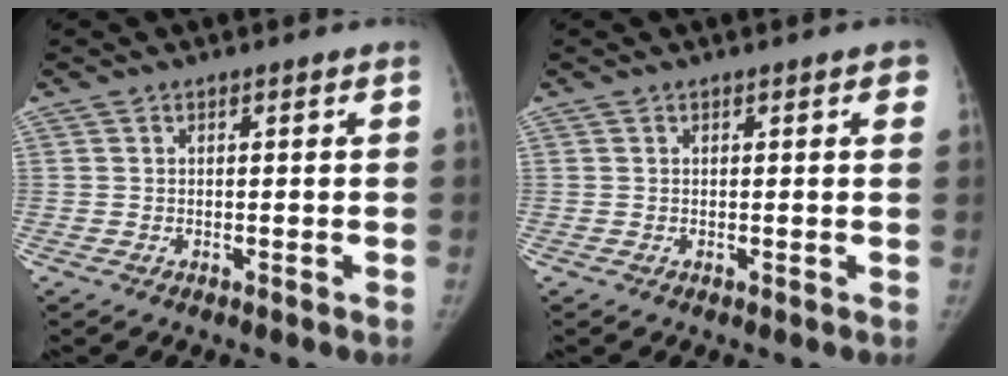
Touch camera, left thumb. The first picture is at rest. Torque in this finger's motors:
{"motor_torque": [-0.17, 0.02, 0.38, 0.09, -0.01]}